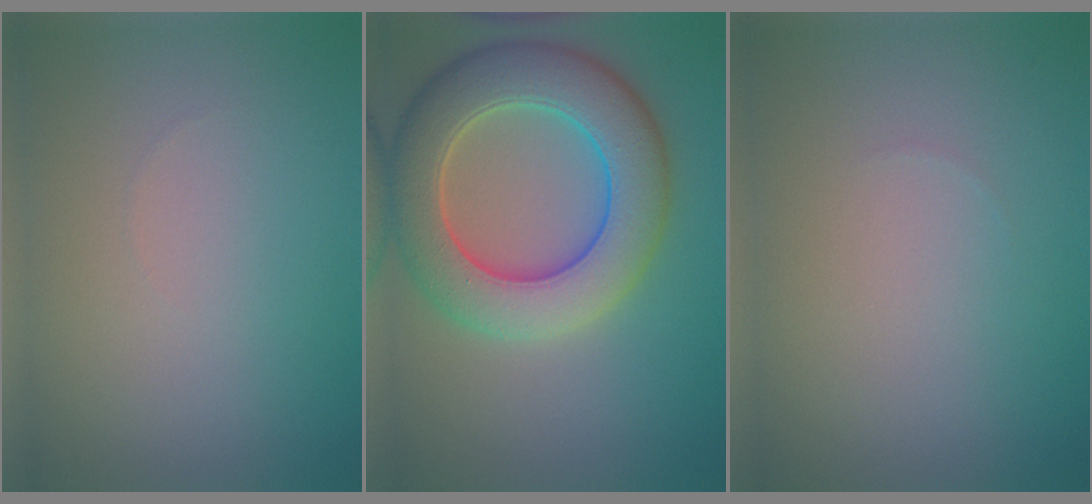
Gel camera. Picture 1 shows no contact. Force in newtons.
{"total": 8.9, "press": 8.9, "slide": 0.6}
{"total": 0.0}